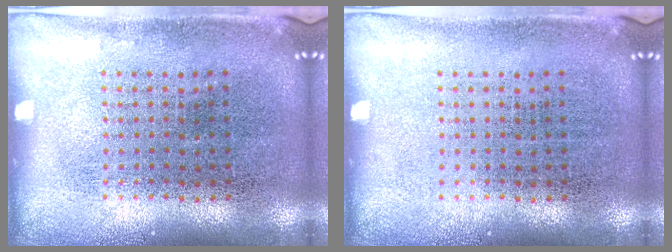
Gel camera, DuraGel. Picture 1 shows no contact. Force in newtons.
{"total": 0.0}